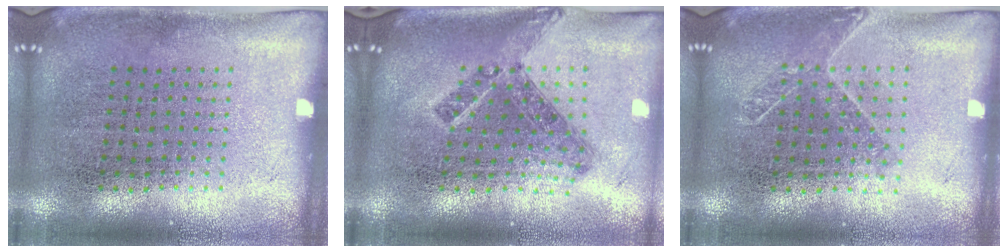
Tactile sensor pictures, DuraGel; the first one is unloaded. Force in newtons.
{"total": 1.2, "press": 1.0, "slide": 0.8}
{"total": 1.3, "press": 1.1, "slide": 0.7}